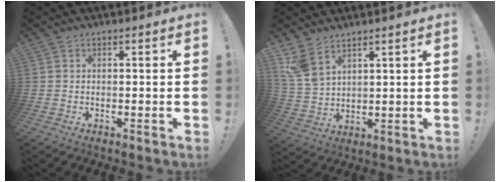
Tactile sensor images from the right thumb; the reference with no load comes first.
{"total": 7.7, "force": [5.6, 3.6, 3.9], "torque": [-0.086, -0.026, 0.110]}